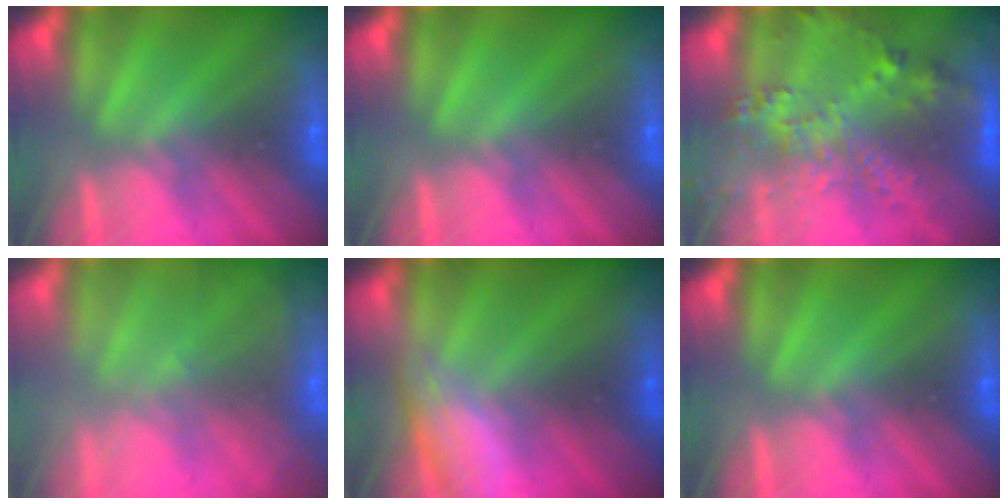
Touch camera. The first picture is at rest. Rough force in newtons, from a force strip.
{"total": 0.0}
{"total": 7.3}
{"total": 11.6}
{"total": 2.8}
{"total": 0.0}